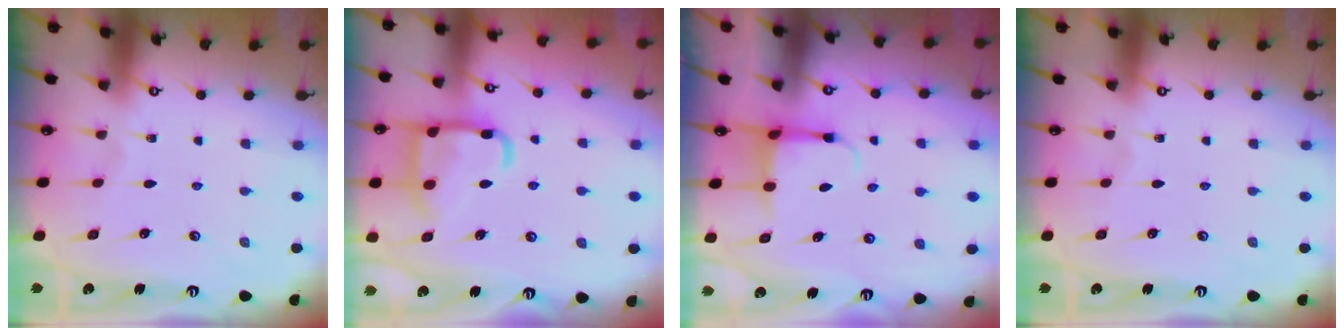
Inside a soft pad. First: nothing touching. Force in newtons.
{"total": 15.2, "press": 15.1, "slide": 1.4}
{"total": 4.0, "press": 3.8, "slide": 1.2}
{"total": 0.0}